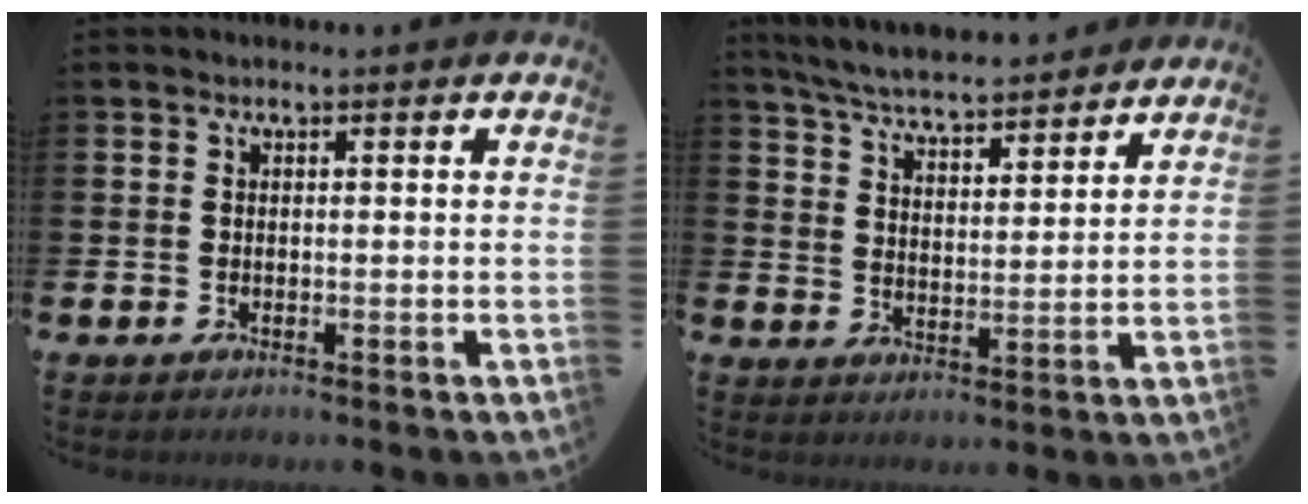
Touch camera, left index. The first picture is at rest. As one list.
[{"total": 6.0, "force": [5.9, 0.4, 1.0], "torque": [-0.049, -0.040, 0.104]}]